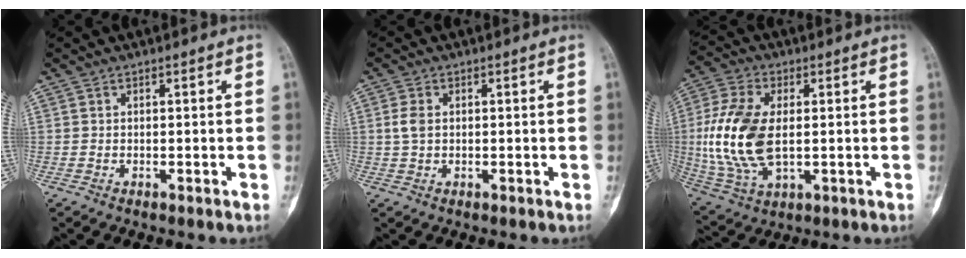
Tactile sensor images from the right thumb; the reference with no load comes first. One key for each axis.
{"total": 2.8, "fx": 0.5, "fy": 1.8, "fz": 2.1, "tx": -0.048, "ty": 0.002, "tz": 0.009}
{"total": 16.4, "fx": 0.5, "fy": 9.1, "fz": 13.6, "tx": -0.298, "ty": -0.005, "tz": 0.016}